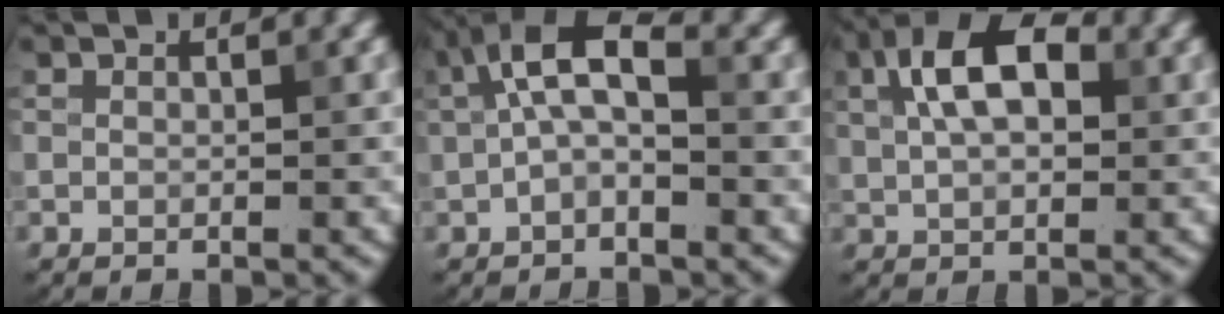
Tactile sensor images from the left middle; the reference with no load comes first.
{"total": 4.7, "force": [0.6, 2.1, 4.2], "torque": [-0.080, 0.017, 0.001]}
{"total": 7.6, "force": [2.4, 4.3, 5.8], "torque": [-0.105, 0.028, 0.022]}